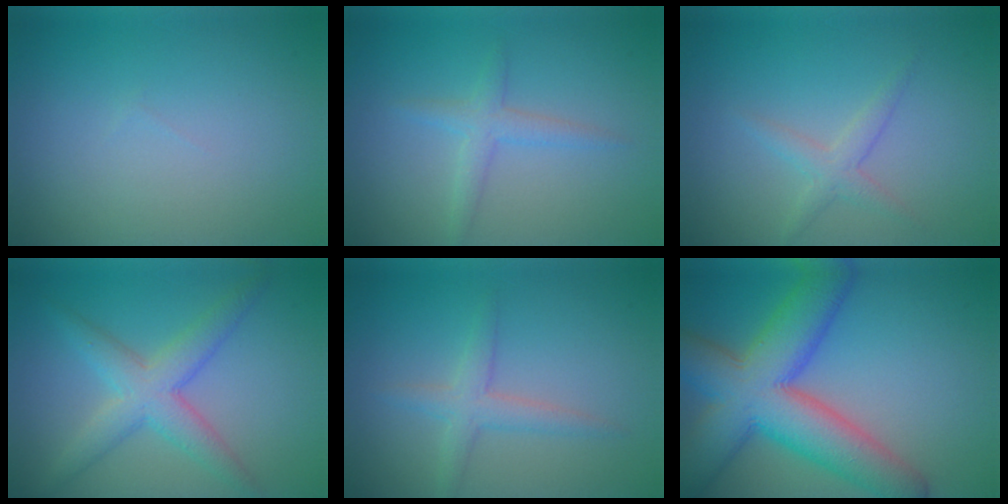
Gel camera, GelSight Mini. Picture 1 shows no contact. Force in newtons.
{"total": 1.9, "press": 1.9, "slide": 0.1}
{"total": 1.8, "press": 1.8, "slide": 0.1}
{"total": 4.4, "press": 4.4, "slide": 0.1}
{"total": 2.3, "press": 2.3, "slide": 0.2}
{"total": 11.3, "press": 11.3, "slide": 0.2}